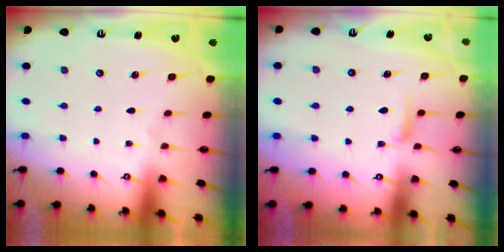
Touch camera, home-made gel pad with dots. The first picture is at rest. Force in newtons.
{"total": 5.4, "press": 5.4, "slide": 0.6}